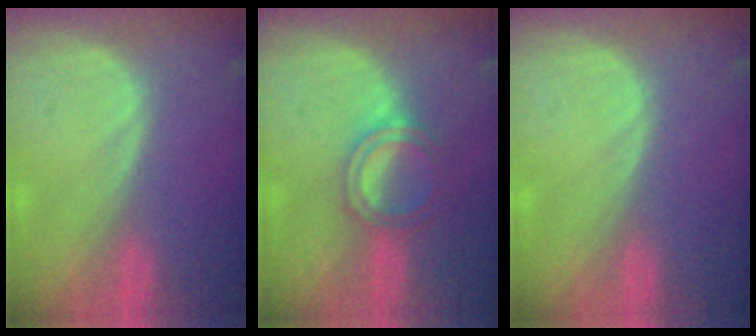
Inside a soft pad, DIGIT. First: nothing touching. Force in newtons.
{"total": 5.0, "press": 4.7, "slide": 1.7}
{"total": 0.0}